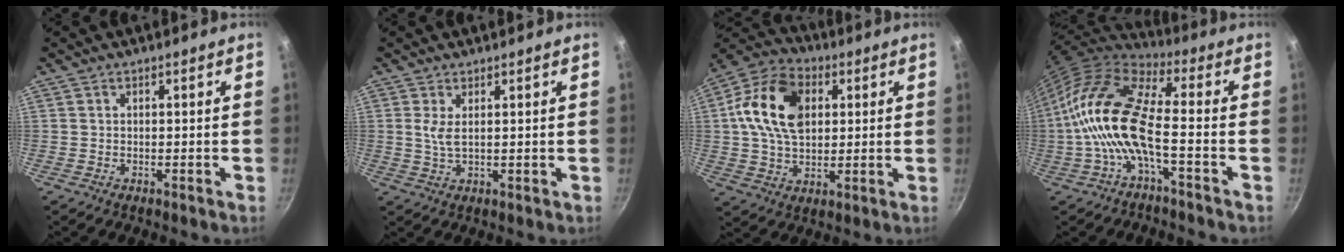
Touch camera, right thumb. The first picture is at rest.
{"total": 3.0, "force": [1.0, 1.0, 2.6], "torque": [-0.055, -0.008, 0.023]}
{"total": 16.5, "force": [3.5, 11.1, 11.7], "torque": [-0.192, 0.010, 0.047]}
{"total": 15.9, "force": [-3.1, 5.8, 14.5], "torque": [-0.291, 0.036, -0.074]}